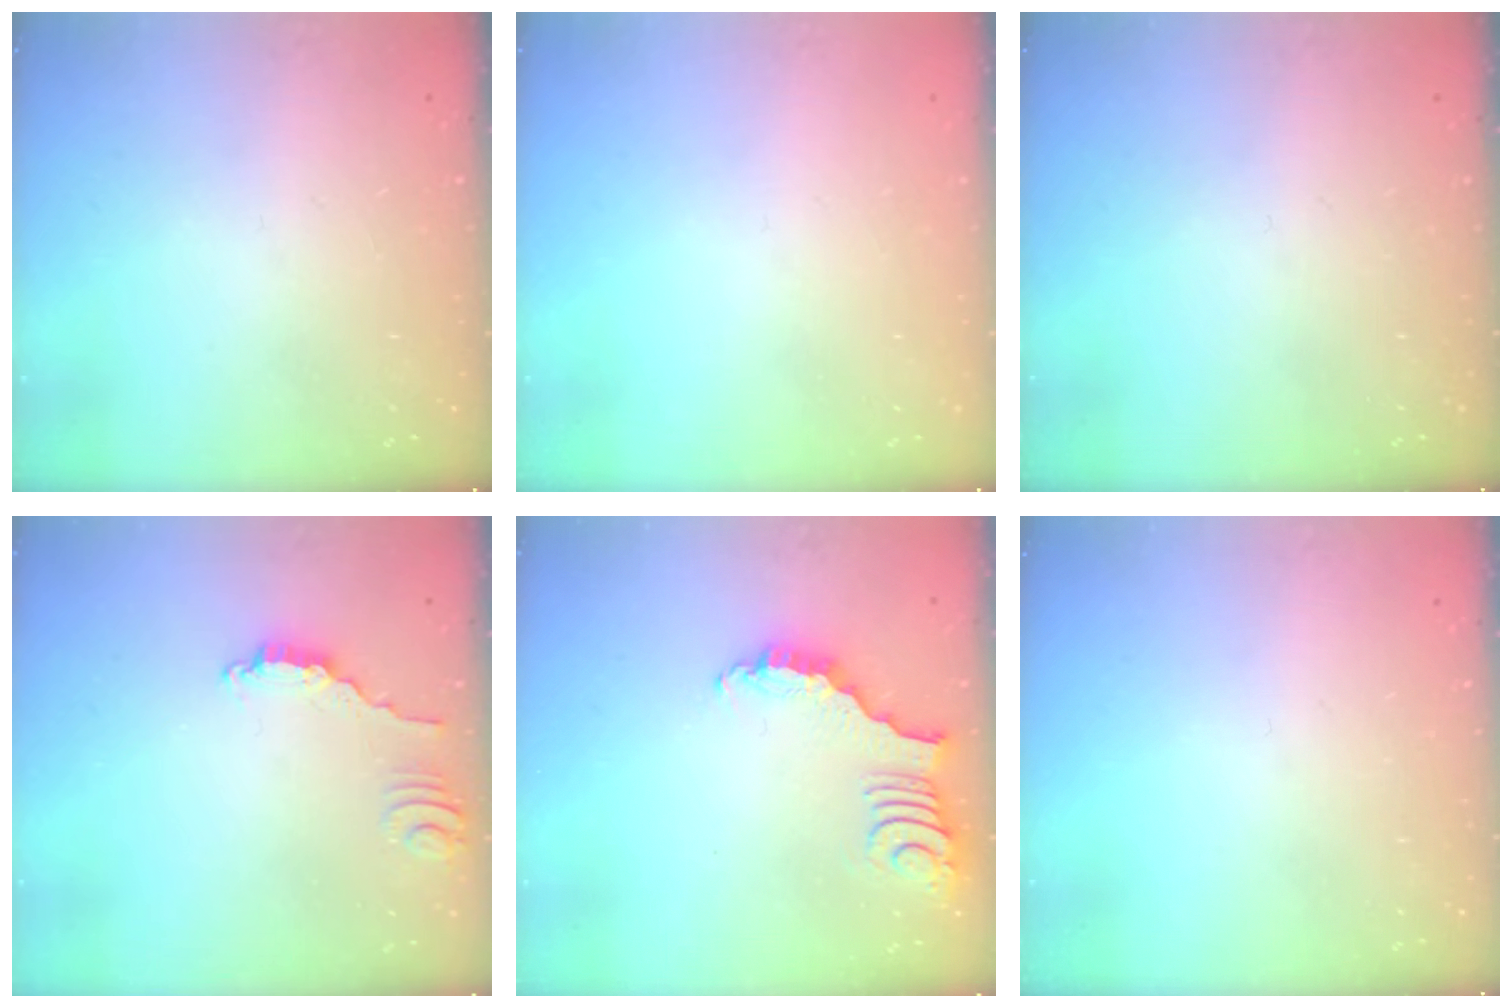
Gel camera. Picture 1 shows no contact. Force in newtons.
{"total": 0.0}
{"total": 0.0}
{"total": 2.8, "press": 2.8, "slide": 0.2}
{"total": 2.8, "press": 2.8, "slide": 0.4}
{"total": 0.0}